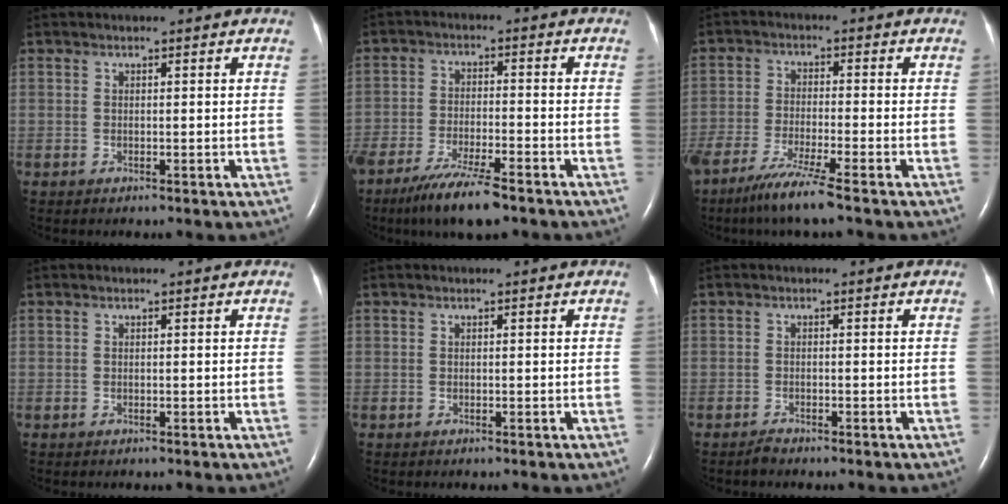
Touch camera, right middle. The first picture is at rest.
{"total": 9.3, "force": [-6.8, 1.3, 6.2], "torque": [-0.116, -0.021, -0.117]}
{"total": 7.3, "force": [-5.3, -0.4, 5.0], "torque": [-0.097, -0.023, -0.101]}
{"total": 0.0}
{"total": 0.0}
{"total": 0.9, "force": [-0.9, 0.1, 0.2], "torque": [-0.009, -0.002, -0.016]}